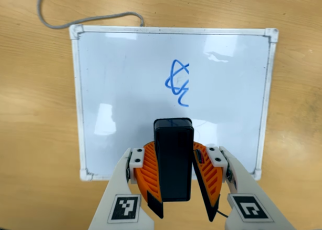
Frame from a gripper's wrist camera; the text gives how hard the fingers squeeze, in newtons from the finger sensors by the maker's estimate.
{"total": 9.3, "left": 9.1, "right": 9.4}